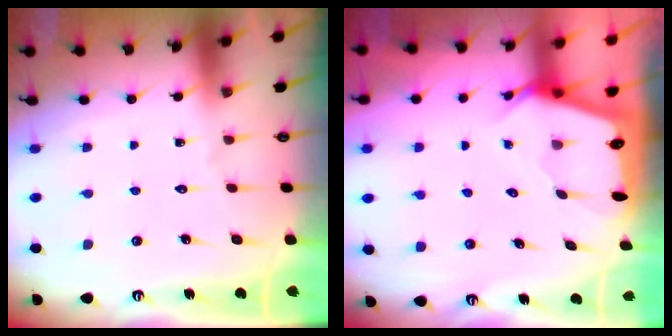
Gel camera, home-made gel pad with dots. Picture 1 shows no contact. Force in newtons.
{"total": 2.3, "press": 2.3, "slide": 0.2}